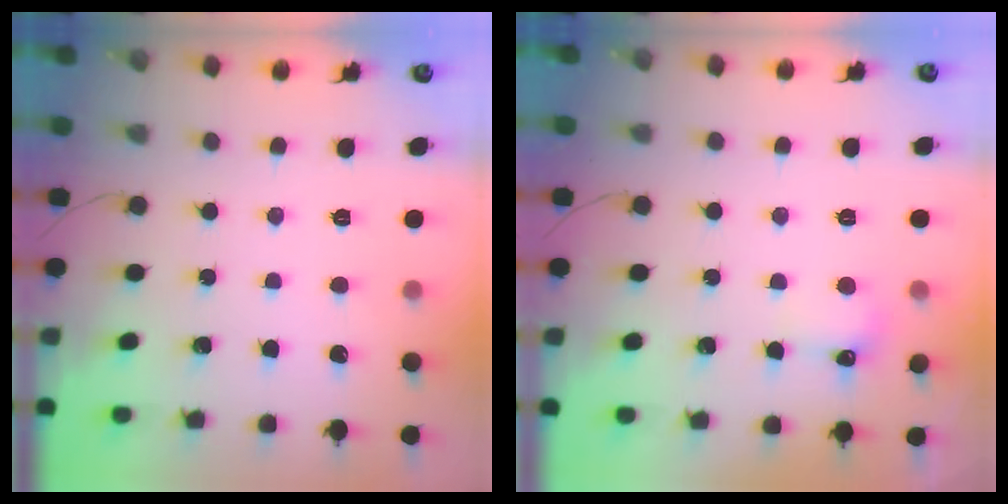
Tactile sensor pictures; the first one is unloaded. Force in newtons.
{"total": 5.5, "press": 5.3, "slide": 1.4}